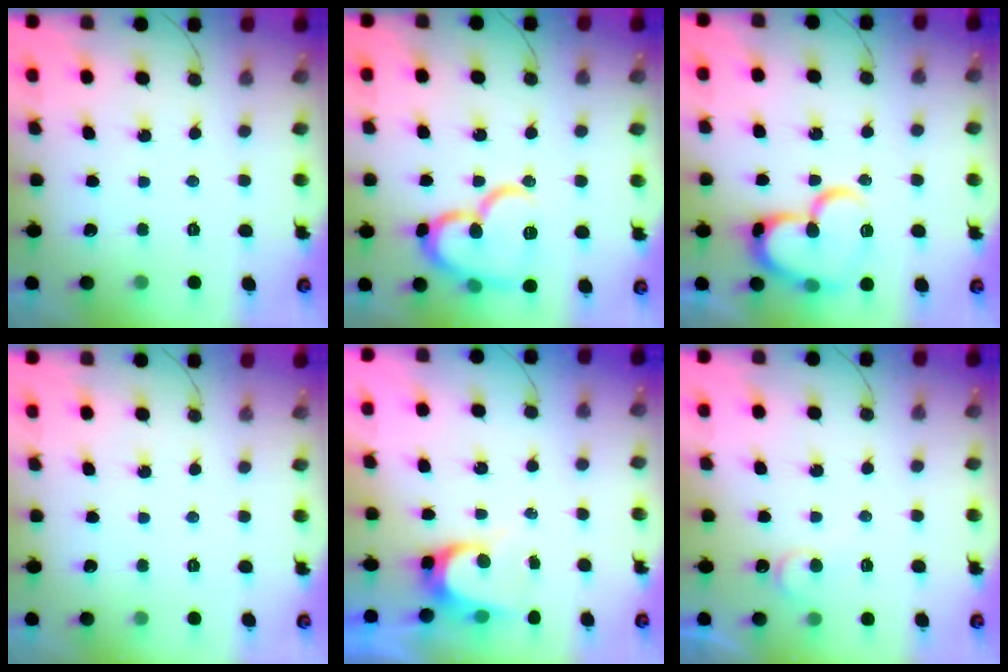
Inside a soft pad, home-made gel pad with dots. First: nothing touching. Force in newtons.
{"total": 16.7, "press": 16.6, "slide": 1.9}
{"total": 18.5, "press": 18.4, "slide": 1.9}
{"total": 0.0}
{"total": 5.2, "press": 5.2, "slide": 0.4}
{"total": 5.0, "press": 4.9, "slide": 0.4}